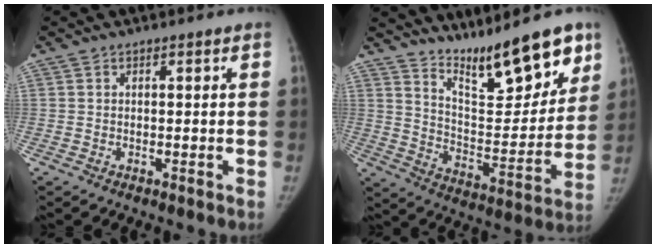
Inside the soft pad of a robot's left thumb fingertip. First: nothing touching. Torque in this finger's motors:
{"motor_torque": [0.41, 0.29, 0.91, -1.77, 0.12]}